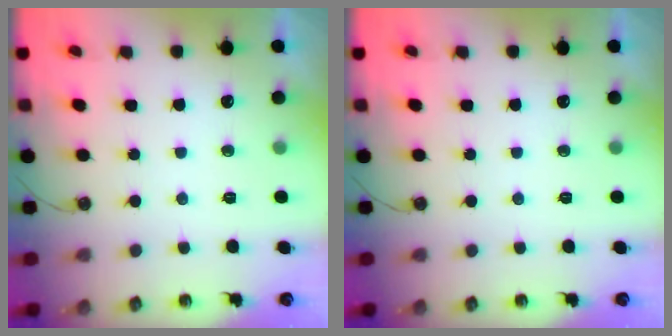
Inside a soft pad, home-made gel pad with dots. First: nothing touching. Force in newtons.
{"total": 0.0}